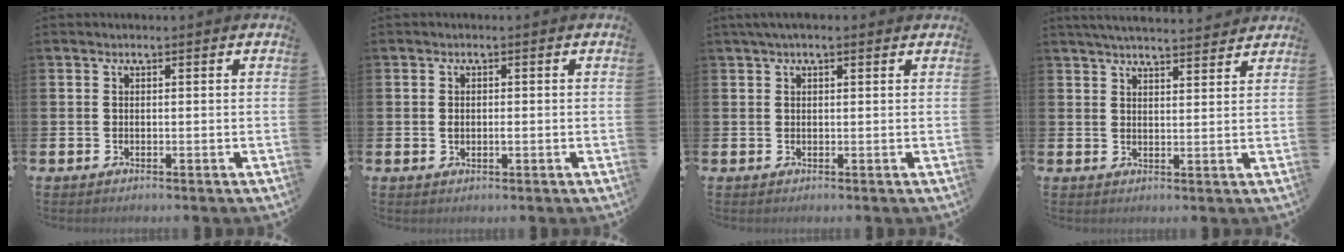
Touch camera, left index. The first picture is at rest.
{"total": 1.0, "force": [0.0, 0.6, 0.8], "torque": [-0.008, 0.000, -0.004]}
{"total": 1.7, "force": [1.1, 0.5, 1.1], "torque": [-0.021, 0.006, 0.019]}
{"total": 4.3, "force": [4.2, 0.0, 0.6], "torque": [-0.020, -0.020, 0.076]}